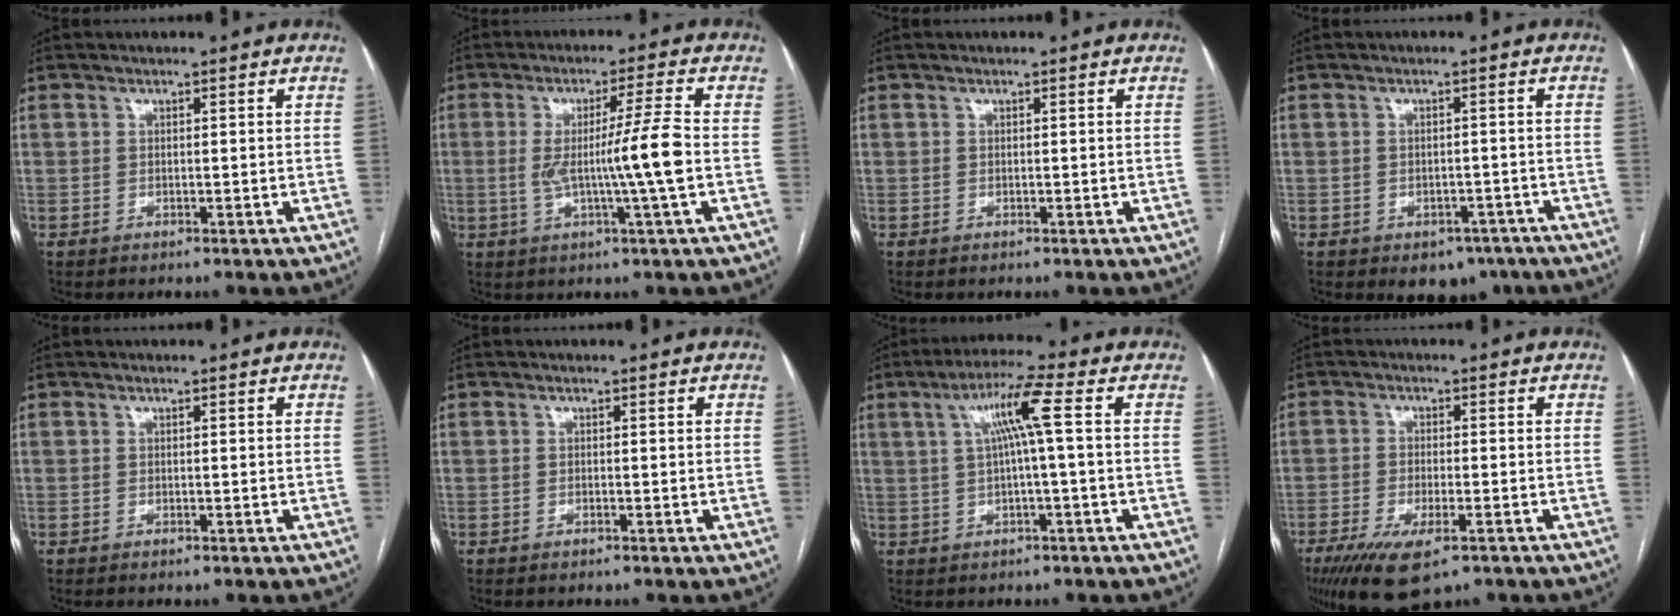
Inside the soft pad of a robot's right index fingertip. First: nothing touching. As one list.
[{"total": 8.8, "force": [-0.8, -1.5, 8.6], "torque": [-0.155, -0.004, -0.011]}, {"total": 0.0}, {"total": 5.1, "force": [-3.4, 3.4, 1.8], "torque": [-0.007, 0.011, -0.037]}, {"total": 0.0}, {"total": 0.0}, {"total": 6.9, "force": [1.3, -0.6, 6.8], "torque": [-0.122, 0.018, 0.026]}, {"total": 10.0, "force": [-6.3, 2.7, 7.3], "torque": [-0.128, -0.022, -0.101]}]